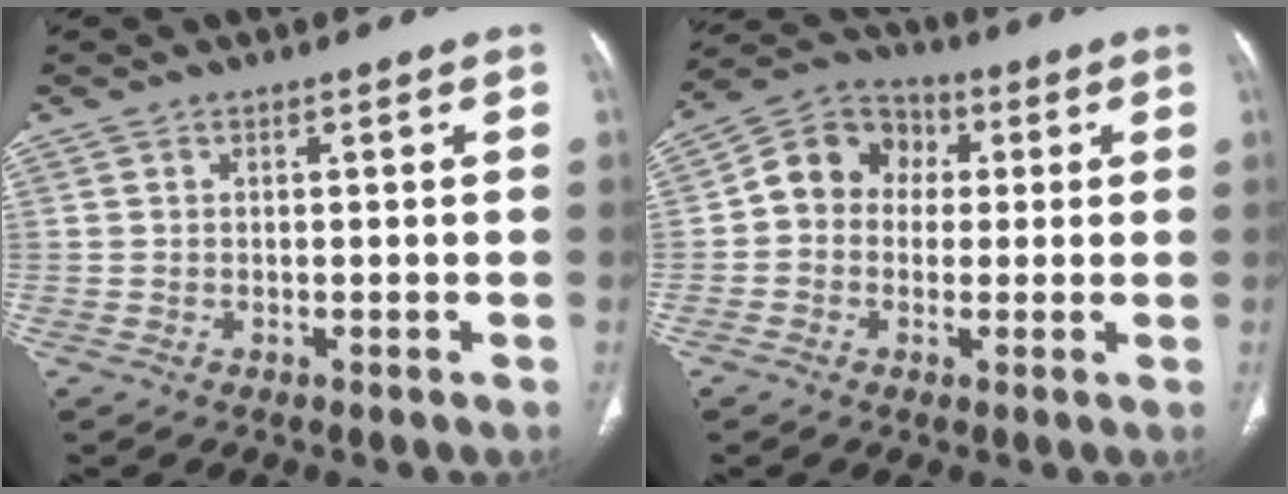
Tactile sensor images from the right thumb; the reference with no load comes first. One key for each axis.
{"total": 9.7, "fx": 0.7, "fy": 8.5, "fz": 4.6, "tx": -0.050, "ty": 0.027, "tz": -0.005}